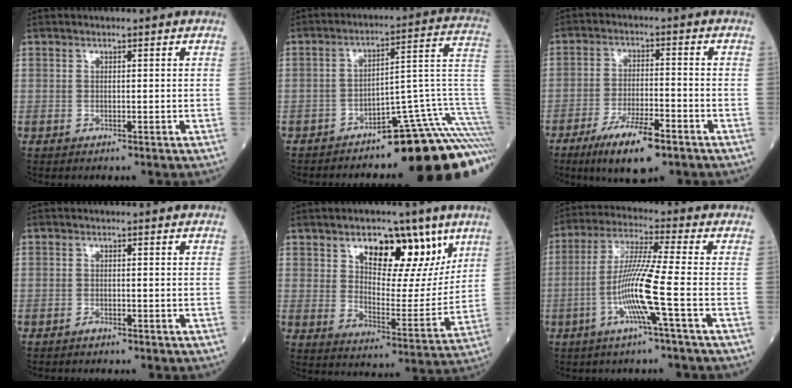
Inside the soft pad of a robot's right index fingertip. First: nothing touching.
{"total": 20.0, "force": [-15.7, 1.7, 12.3], "torque": [-0.086, 0.053, -0.218]}
{"total": 10.6, "force": [-6.7, 2.4, 7.9], "torque": [-0.149, -0.017, -0.111]}
{"total": 1.4, "force": [-1.2, 0.6, 0.4], "torque": [-0.017, -0.001, -0.017]}
{"total": 16.0, "force": [8.2, 7.9, 11.2], "torque": [-0.171, 0.008, 0.138]}
{"total": 10.7, "force": [-3.4, -1.0, 10.1], "torque": [-0.207, -0.005, -0.071]}